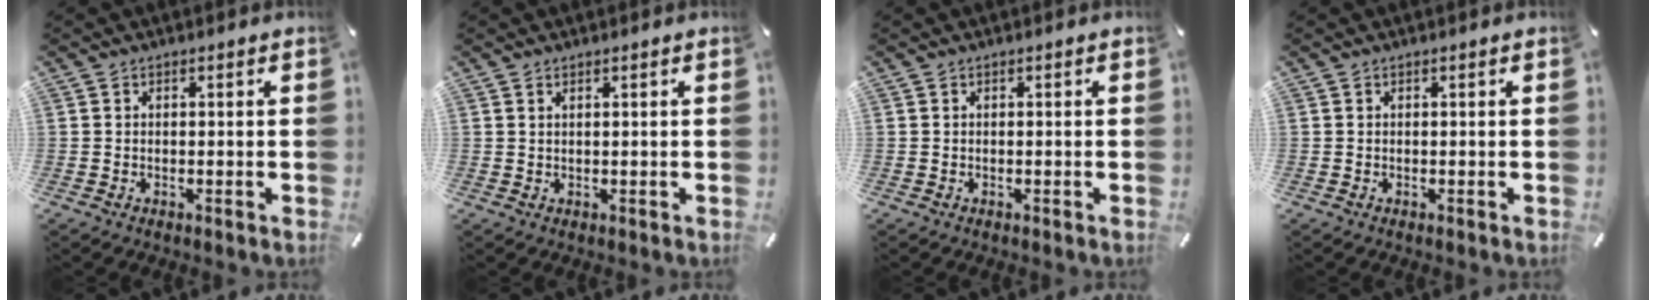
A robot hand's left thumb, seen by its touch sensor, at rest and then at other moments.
{"total": 0.9, "force": [0.6, 0.0, 0.7], "torque": [-0.012, -0.001, 0.010]}
{"total": 0.0}
{"total": 0.0}